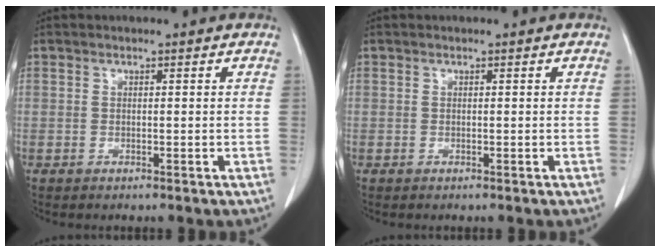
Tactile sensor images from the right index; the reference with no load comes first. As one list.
[{"total": 0.0}]